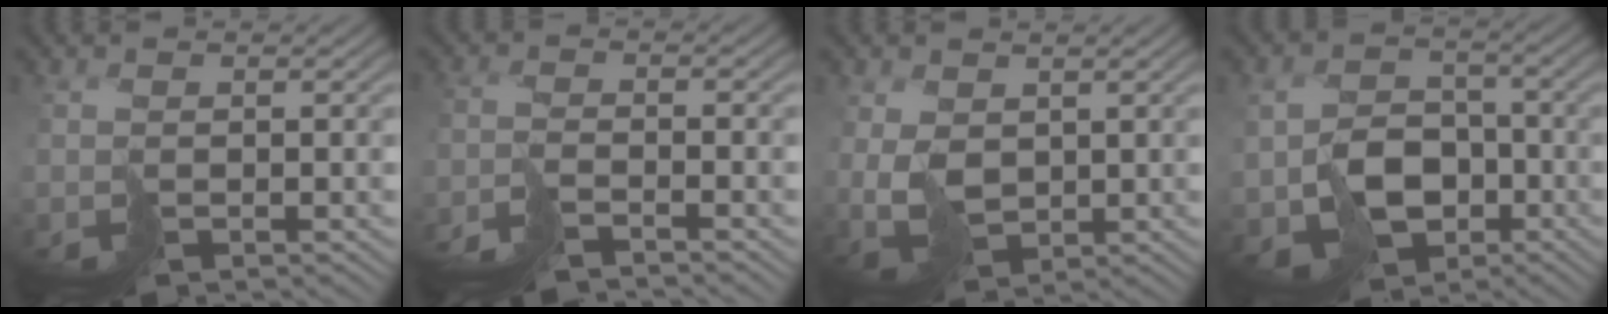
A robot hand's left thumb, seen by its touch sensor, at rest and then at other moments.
{"total": 4.1, "force": [-3.5, 0.9, 2.0], "torque": [-0.044, -0.006, -0.075]}
{"total": 3.7, "force": [1.4, 2.9, 1.8], "torque": [-0.056, -0.001, 0.036]}
{"total": 7.3, "force": [-2.1, 6.1, 3.4], "torque": [-0.073, -0.015, -0.035]}